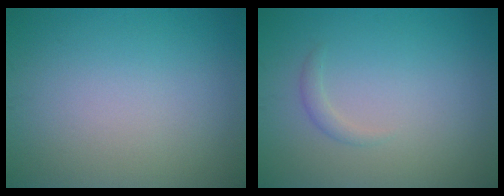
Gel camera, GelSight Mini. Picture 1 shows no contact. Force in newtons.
{"total": 0.9, "press": 0.9, "slide": 0.1}